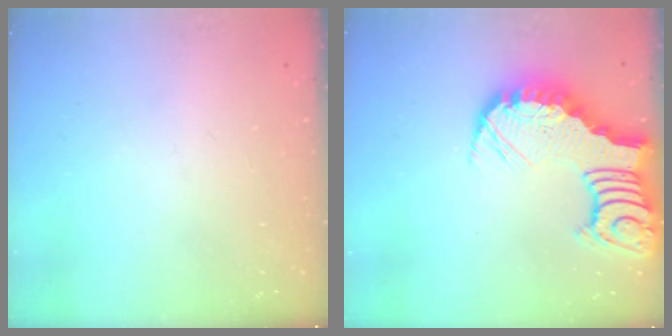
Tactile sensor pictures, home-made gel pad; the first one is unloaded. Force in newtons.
{"total": 8.1, "press": 8.1, "slide": 1.0}